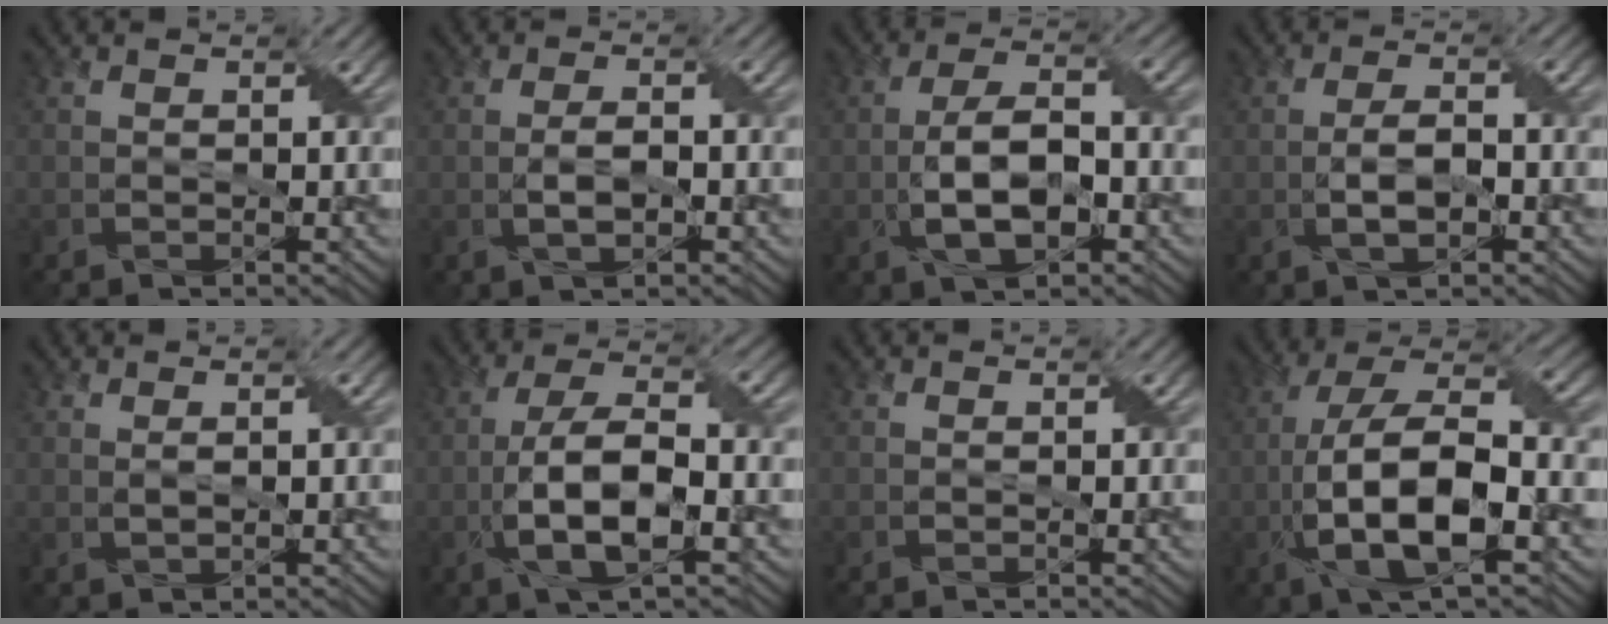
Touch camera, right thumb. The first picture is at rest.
{"total": 3.3, "force": [-0.9, 1.2, 2.9], "torque": [-0.064, 0.001, -0.017]}
{"total": 8.7, "force": [-2.3, 3.9, 7.4], "torque": [-0.146, 0.009, -0.043]}
{"total": 4.6, "force": [-1.3, 1.9, 3.9], "torque": [-0.084, 0.002, -0.026]}
{"total": 1.1, "force": [0.4, 0.2, 1.0], "torque": [-0.027, 0.003, 0.012]}
{"total": 10.1, "force": [-2.9, 3.5, 9.0], "torque": [-0.179, 0.009, -0.056]}
{"total": 0.0}
{"total": 14.0, "force": [-3.7, 5.4, 12.3], "torque": [-0.262, -0.001, -0.072]}